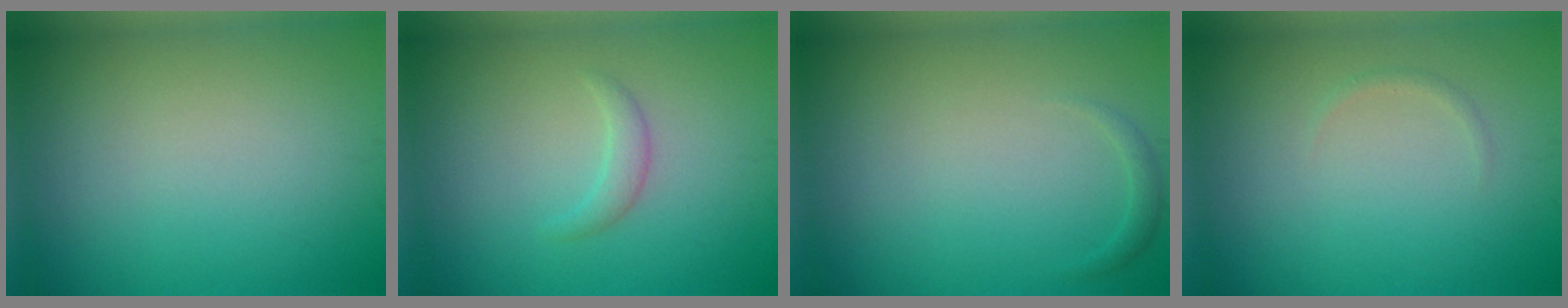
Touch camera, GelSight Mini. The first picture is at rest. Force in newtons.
{"total": 1.2, "press": 1.2, "slide": 0.1}
{"total": 0.8, "press": 0.8, "slide": 0.1}
{"total": 0.6, "press": 0.6, "slide": 0.0}